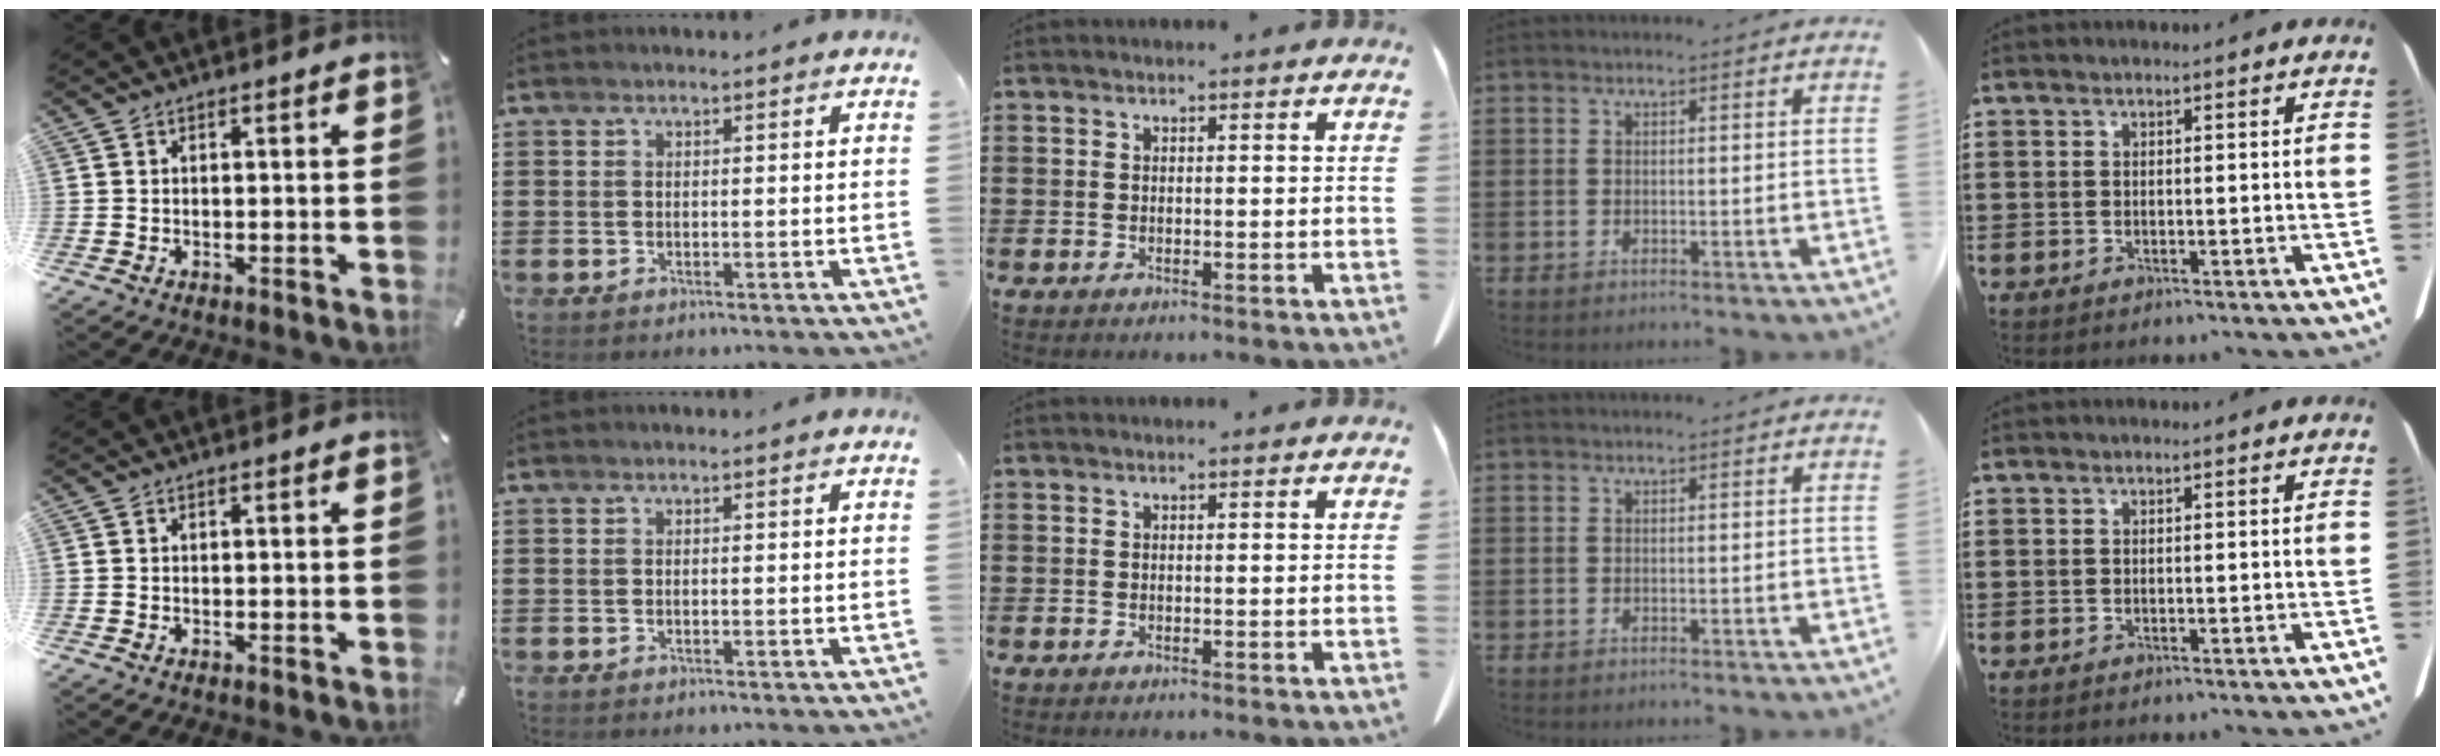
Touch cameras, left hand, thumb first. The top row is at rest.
{}